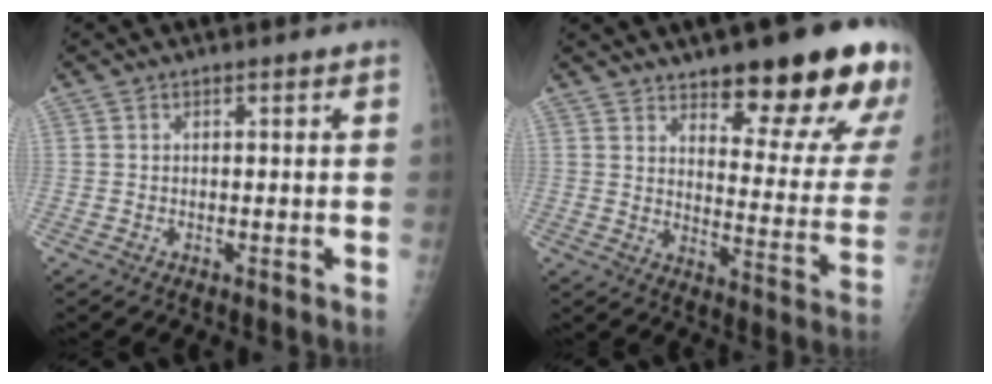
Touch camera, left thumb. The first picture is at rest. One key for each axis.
{"total": 21.6, "fx": 14.2, "fy": 5.9, "fz": 15.2, "tx": -0.157, "ty": -0.081, "tz": 0.192}